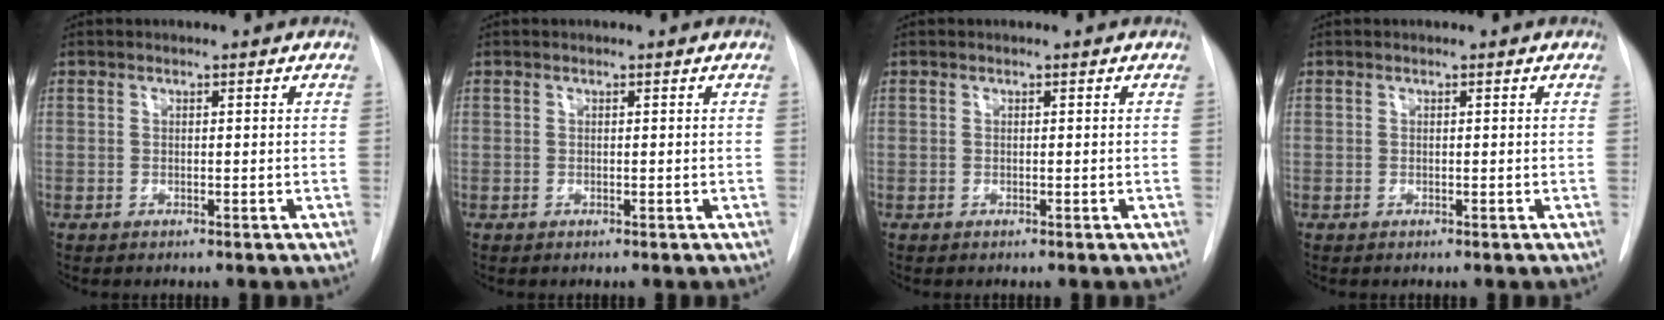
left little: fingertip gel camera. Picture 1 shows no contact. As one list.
[{"total": 0.0}, {"total": 0.0}, {"total": 0.0}]